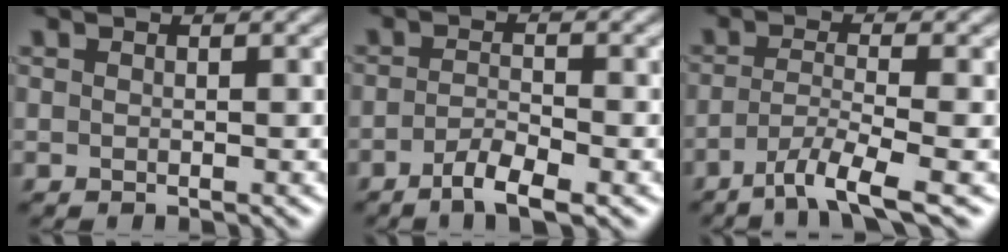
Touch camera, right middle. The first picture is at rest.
{"total": 3.1, "force": [-1.8, 0.7, 2.4], "torque": [-0.047, 0.000, -0.037]}
{"total": 4.7, "force": [-2.8, 0.7, 3.6], "torque": [-0.064, -0.006, -0.061]}